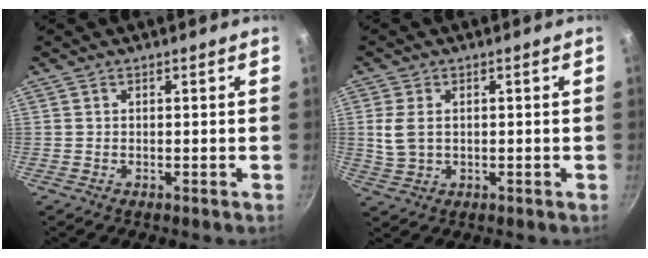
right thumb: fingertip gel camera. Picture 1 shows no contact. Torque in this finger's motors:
{"motor_torque": [-0.05, 0.22, 0.03, -0.06, 0.21]}